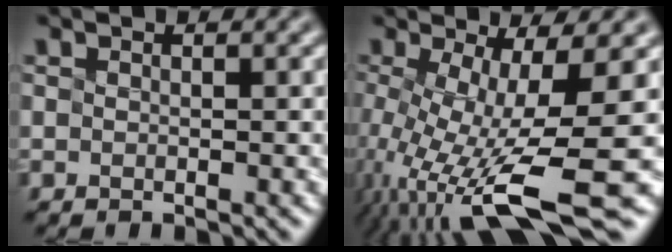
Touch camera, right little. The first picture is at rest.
{"total": 13.0, "force": [-4.7, 2.9, 11.9], "torque": [-0.223, -0.016, -0.053]}